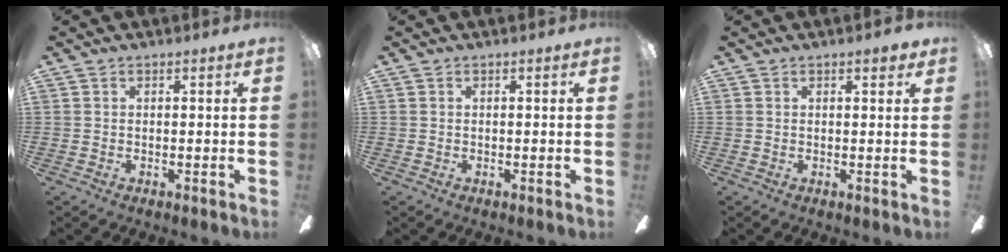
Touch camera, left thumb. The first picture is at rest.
{"total": 0.0}
{"total": 1.7, "force": [1.2, 0.6, 1.0], "torque": [-0.006, -0.003, 0.017]}